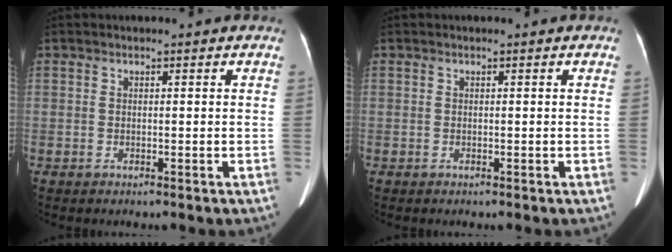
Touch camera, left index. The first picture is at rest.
{"total": 0.0}